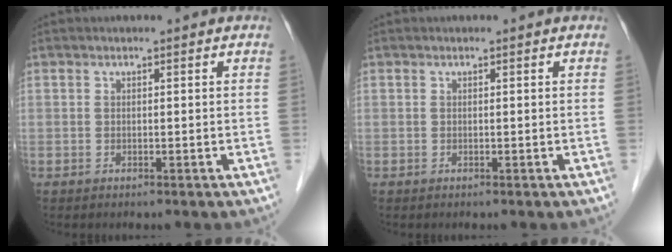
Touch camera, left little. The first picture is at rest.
{"total": 0.0}